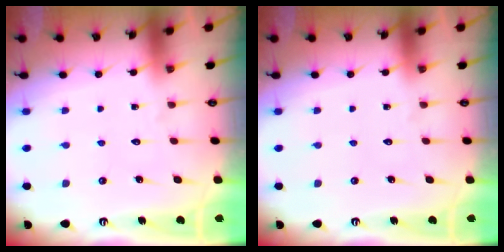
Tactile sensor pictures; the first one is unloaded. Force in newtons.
{"total": 0.0}